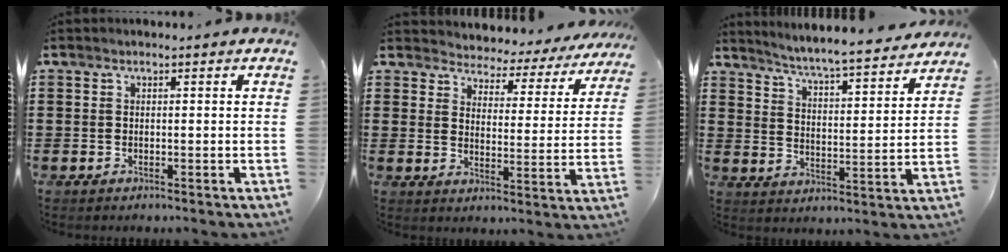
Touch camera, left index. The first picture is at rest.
{"total": 3.3, "force": [3.3, 0.5, -0.3], "torque": [-0.020, -0.031, 0.050]}
{"total": 4.8, "force": [4.6, -0.8, 1.2], "torque": [-0.047, -0.044, 0.071]}